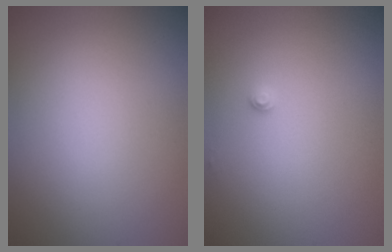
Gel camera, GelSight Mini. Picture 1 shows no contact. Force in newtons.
{"total": 0.8, "press": 0.8, "slide": 0.0}